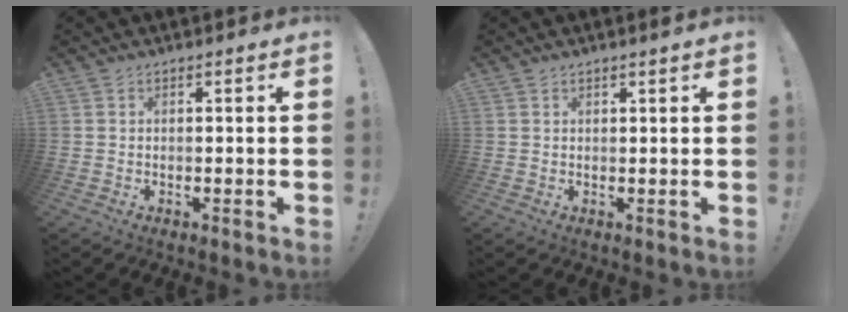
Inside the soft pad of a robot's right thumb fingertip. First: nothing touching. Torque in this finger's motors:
{"motor_torque": [0.16, -0.30, -0.31, 0.26, 0.04]}